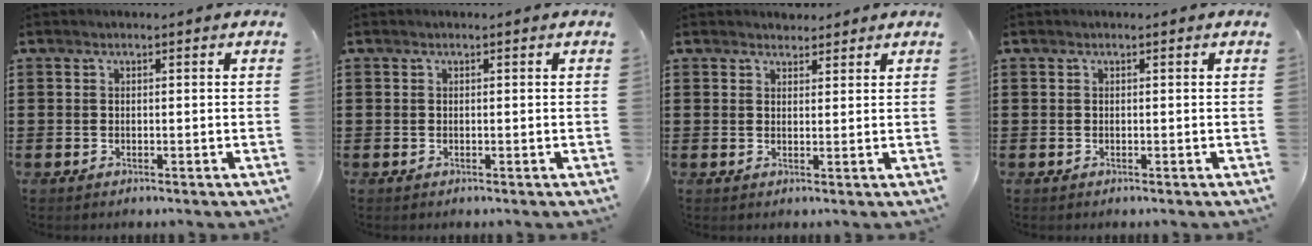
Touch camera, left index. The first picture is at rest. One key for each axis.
{"total": 0.0}
{"total": 2.1, "fx": 1.9, "fy": 0.7, "fz": 0.0, "tx": 0.004, "ty": -0.001, "tz": 0.036}
{"total": 0.0}